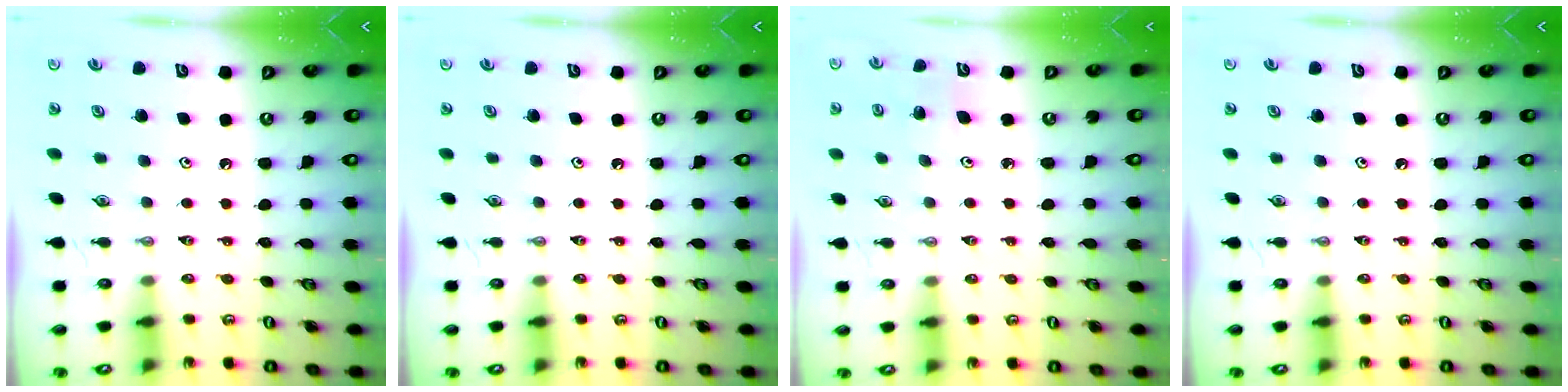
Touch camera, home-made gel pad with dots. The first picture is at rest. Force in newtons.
{"total": 0.0}
{"total": 3.7, "press": 3.4, "slide": 1.4}
{"total": 0.0}